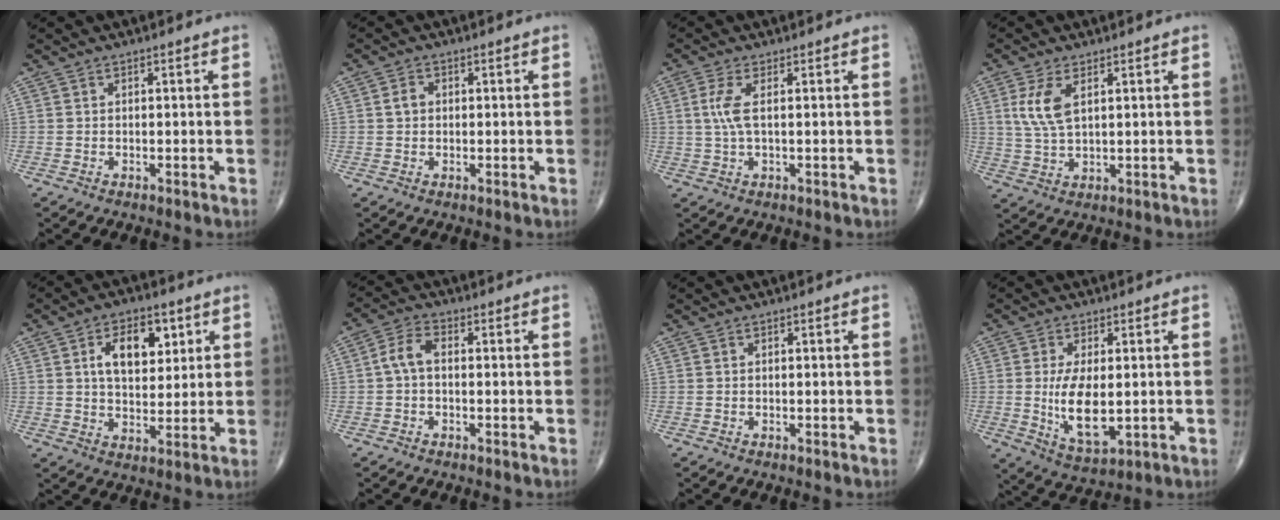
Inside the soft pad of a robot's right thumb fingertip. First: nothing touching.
{"total": 2.2, "force": [0.3, 1.8, 1.2], "torque": [-0.017, 0.007, 0.004]}
{"total": 4.2, "force": [0.7, 1.2, 3.9], "torque": [-0.110, 0.006, 0.014]}
{"total": 6.4, "force": [2.2, 2.9, 5.3], "torque": [-0.118, -0.005, 0.052]}
{"total": 10.9, "force": [3.7, 6.3, 8.0], "torque": [-0.091, -0.010, 0.062]}
{"total": 4.4, "force": [-0.2, 2.5, 3.6], "torque": [-0.072, 0.016, -0.012]}
{"total": 0.0}
{"total": 10.2, "force": [-0.4, 4.7, 9.1], "torque": [-0.158, -0.020, 0.006]}